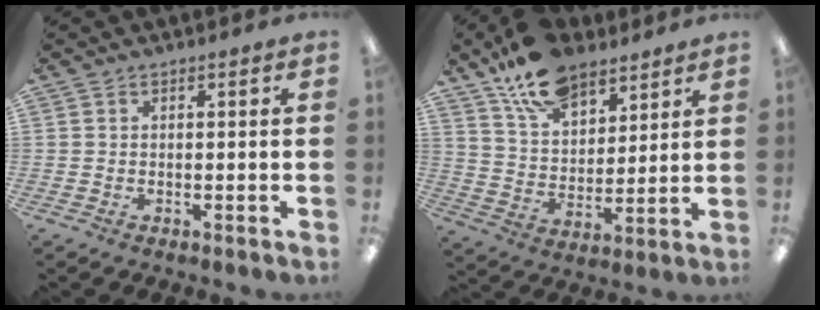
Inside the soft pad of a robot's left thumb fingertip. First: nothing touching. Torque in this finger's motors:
{"motor_torque": [0.48, -0.15, 1.45, -1.31, 0.07]}